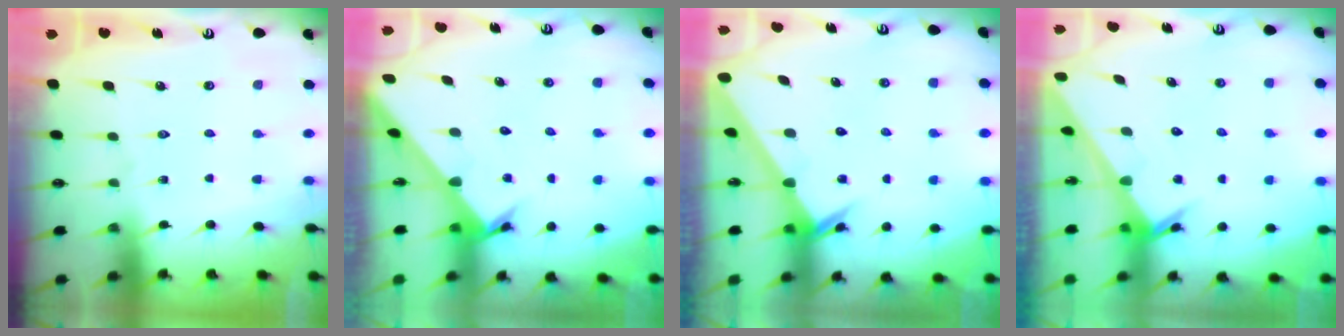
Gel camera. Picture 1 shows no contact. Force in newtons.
{"total": 2.3, "press": 2.3, "slide": 0.2}
{"total": 2.4, "press": 2.4, "slide": 0.1}
{"total": 2.4, "press": 2.4, "slide": 0.1}